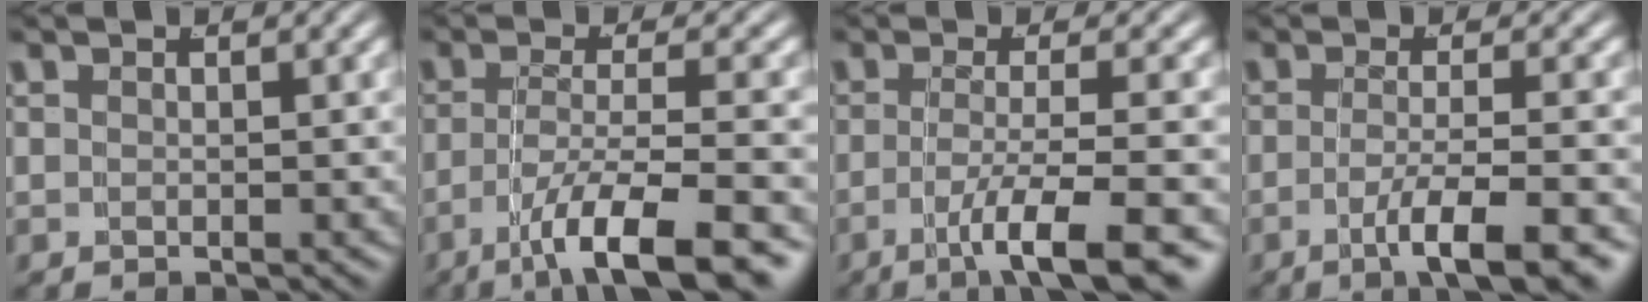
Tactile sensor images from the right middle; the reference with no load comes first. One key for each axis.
{"total": 9.0, "fx": -5.3, "fy": 2.2, "fz": 6.9, "tx": -0.109, "ty": -0.026, "tz": -0.063}
{"total": 7.7, "fx": -4.9, "fy": 1.2, "fz": 5.8, "tx": -0.090, "ty": -0.027, "tz": -0.059}
{"total": 6.4, "fx": -3.7, "fy": 0.9, "fz": 5.1, "tx": -0.080, "ty": -0.020, "tz": -0.046}